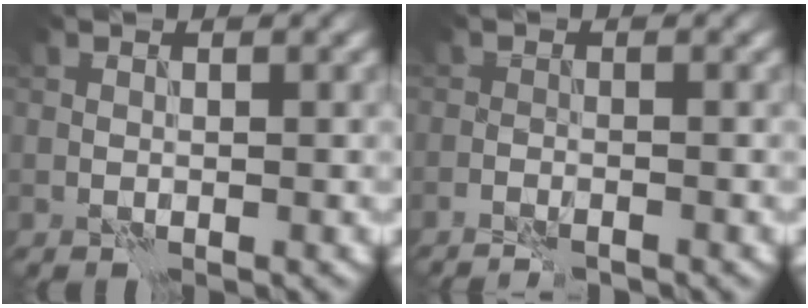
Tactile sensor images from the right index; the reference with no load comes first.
{"total": 2.2, "force": [-2.0, 0.3, 0.9], "torque": [-0.023, 0.003, -0.034]}